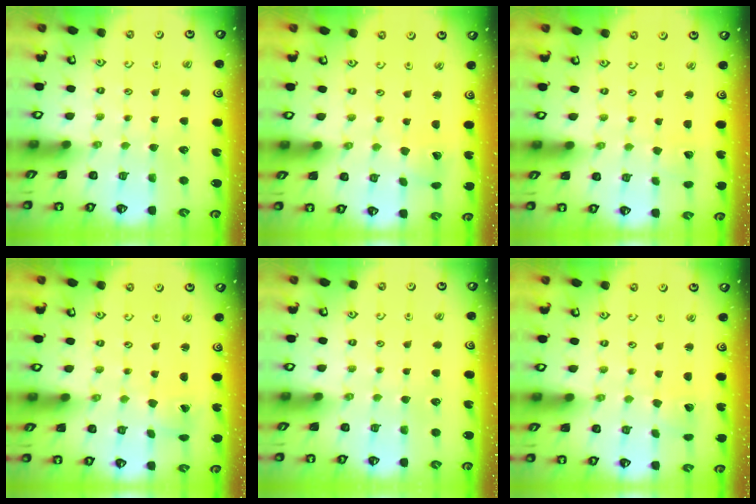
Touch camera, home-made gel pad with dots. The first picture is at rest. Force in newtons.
{"total": 2.1, "press": 2.1, "slide": 0.3}
{"total": 1.8, "press": 1.8, "slide": 0.2}
{"total": 1.5, "press": 1.5, "slide": 0.0}
{"total": 0.0}
{"total": 1.7, "press": 1.7, "slide": 0.1}